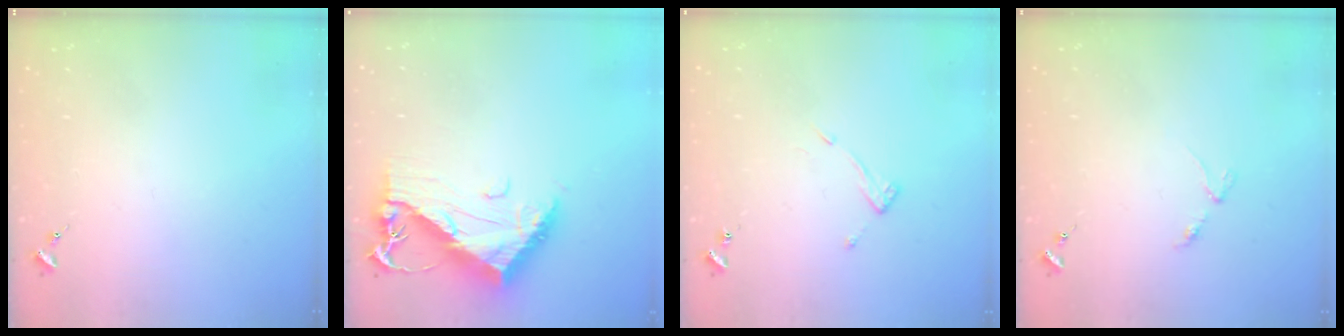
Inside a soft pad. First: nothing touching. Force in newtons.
{"total": 14.0, "press": 14.0, "slide": 1.3}
{"total": 7.5, "press": 7.5, "slide": 0.5}
{"total": 2.9, "press": 2.8, "slide": 0.4}